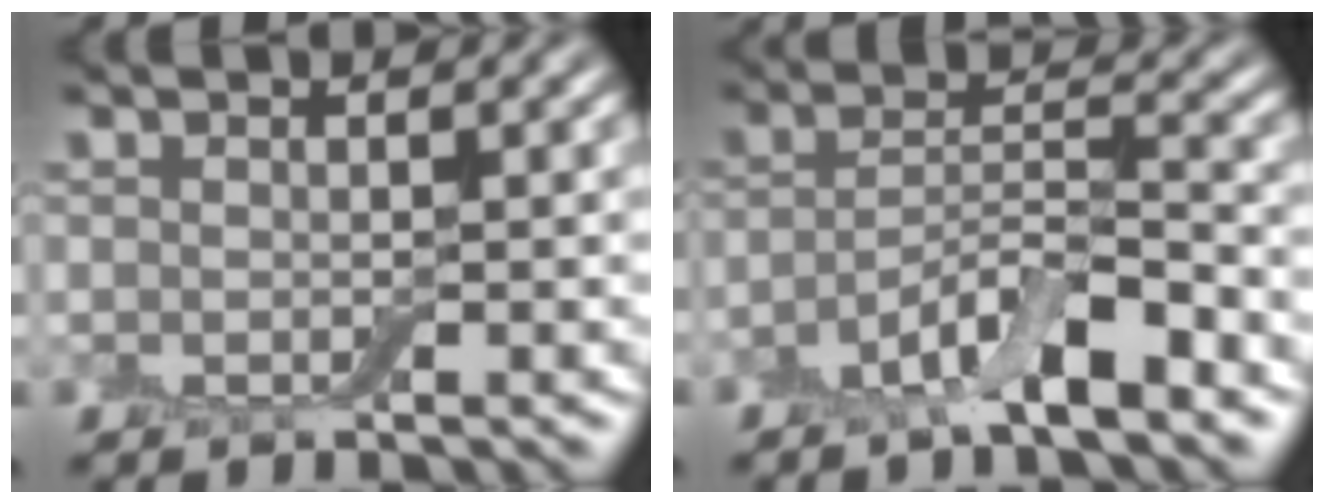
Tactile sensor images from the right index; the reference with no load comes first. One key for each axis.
{"total": 5.4, "fx": -3.3, "fy": 1.3, "fz": 4.1, "tx": -0.075, "ty": 0.002, "tz": -0.065}